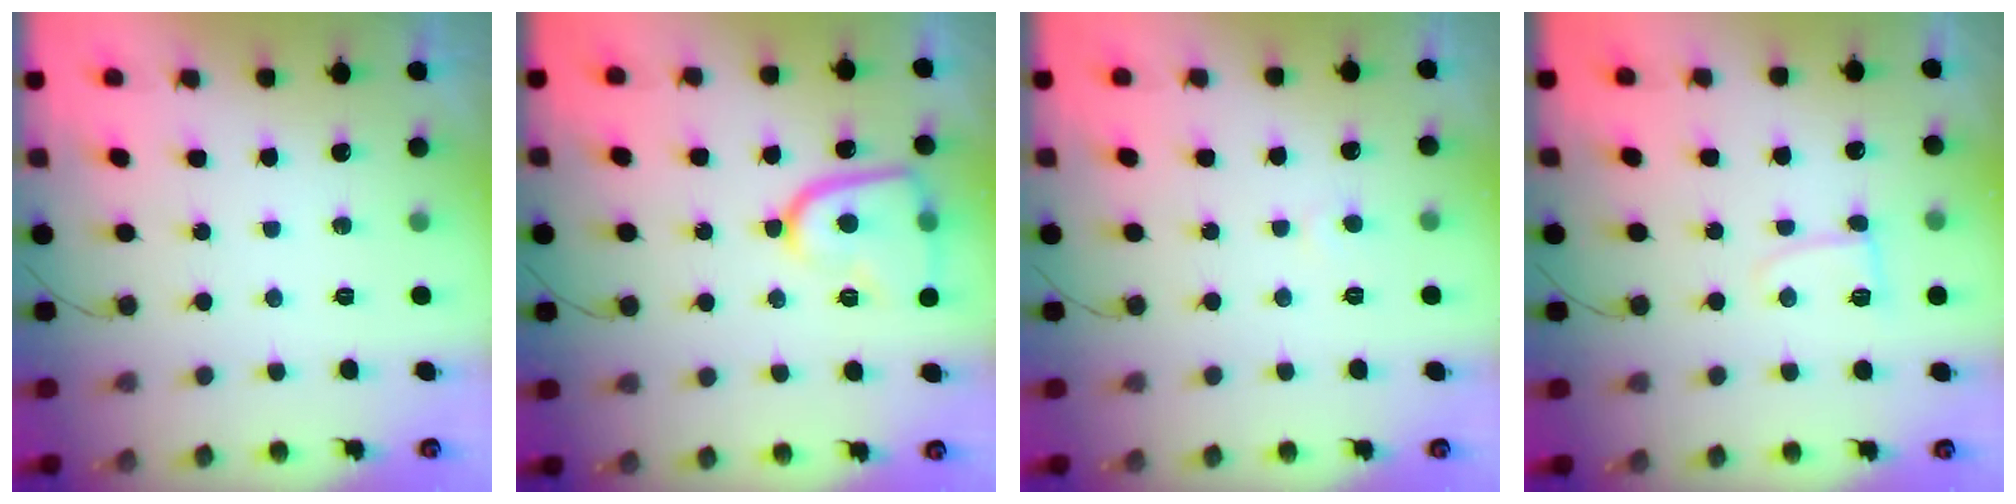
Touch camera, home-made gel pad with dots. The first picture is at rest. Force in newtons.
{"total": 13.9, "press": 13.9, "slide": 1.2}
{"total": 3.6, "press": 3.6, "slide": 0.3}
{"total": 5.0, "press": 4.9, "slide": 0.6}